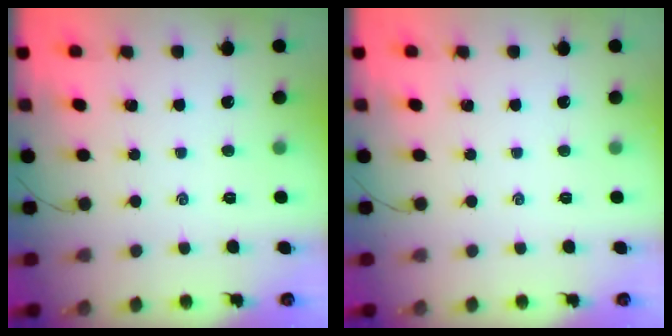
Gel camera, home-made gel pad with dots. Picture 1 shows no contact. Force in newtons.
{"total": 0.0}